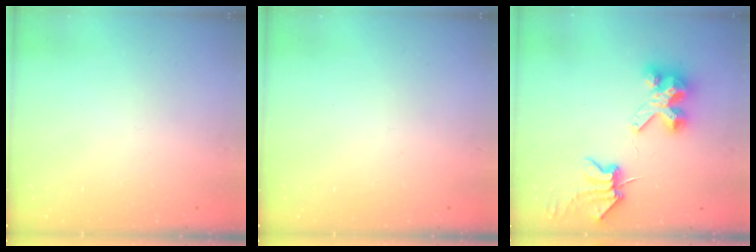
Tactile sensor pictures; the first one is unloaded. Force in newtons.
{"total": 0.0}
{"total": 6.7, "press": 6.7, "slide": 0.9}